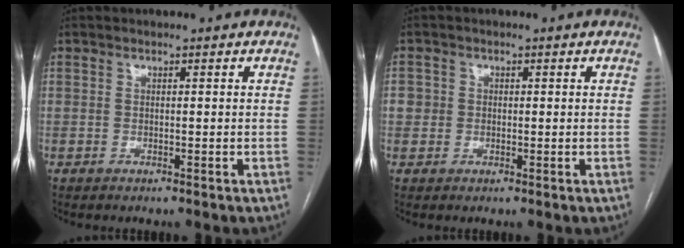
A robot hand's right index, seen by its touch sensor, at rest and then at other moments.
{"total": 2.4, "force": [0.1, 2.4, 0.3], "torque": [0.006, 0.009, 0.004]}